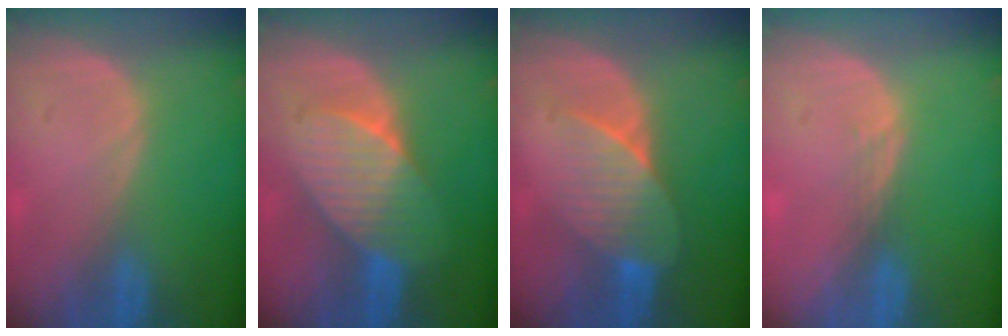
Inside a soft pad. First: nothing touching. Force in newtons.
{"total": 7.3, "press": 7.3, "slide": 1.0}
{"total": 7.1, "press": 6.5, "slide": 2.8}
{"total": 1.1, "press": 0.9, "slide": 0.7}